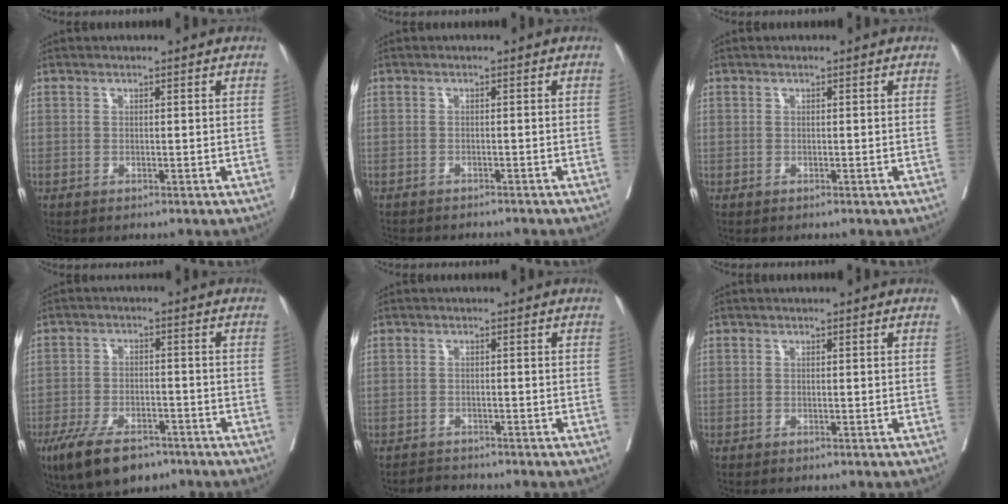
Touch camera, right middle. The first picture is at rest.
{"total": 6.3, "force": [-5.9, 1.3, 2.0], "torque": [-0.026, -0.007, -0.075]}
{"total": 0.0}
{"total": 10.2, "force": [-7.1, 4.1, 6.0], "torque": [-0.112, -0.012, -0.119]}
{"total": 1.9, "force": [-1.8, 0.3, -0.5], "torque": [0.000, -0.009, -0.030]}
{"total": 0.0}